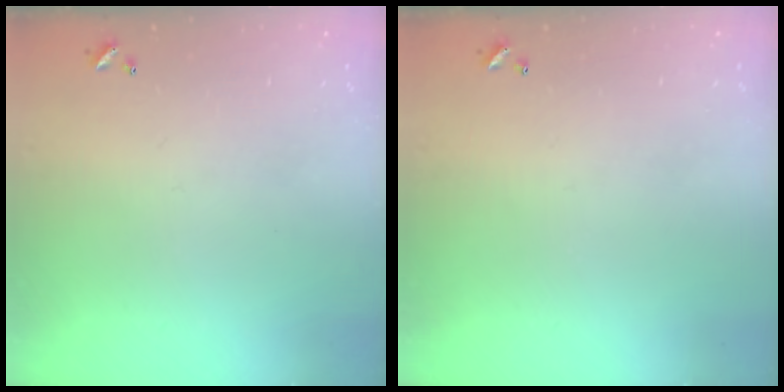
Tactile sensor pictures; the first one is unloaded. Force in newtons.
{"total": 0.0}